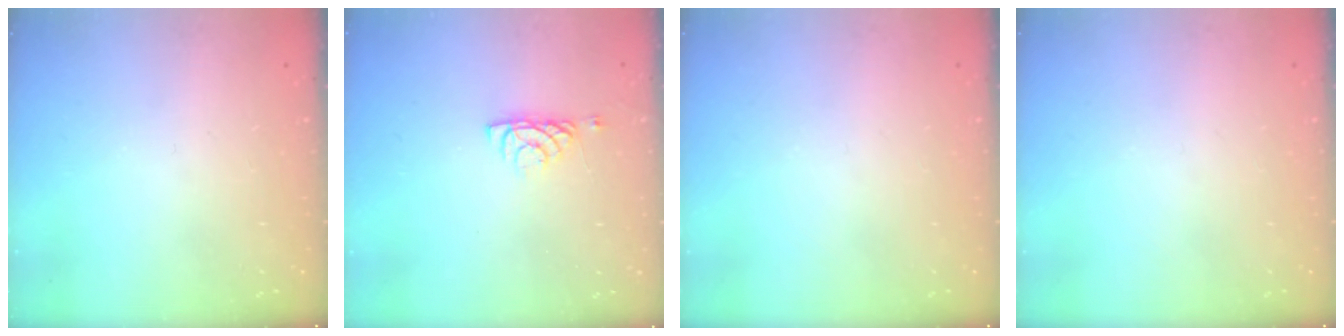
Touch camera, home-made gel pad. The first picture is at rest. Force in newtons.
{"total": 4.7, "press": 4.6, "slide": 0.7}
{"total": 0.0}
{"total": 0.0}